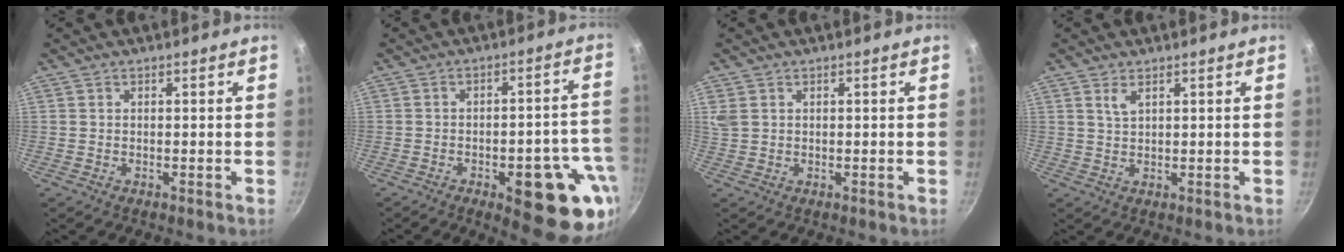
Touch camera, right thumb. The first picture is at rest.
{"total": 17.9, "force": [-7.4, 6.9, 14.8], "torque": [-0.121, 0.030, -0.090]}
{"total": 2.7, "force": [1.1, 2.0, 1.5], "torque": [-0.027, 0.002, 0.027]}
{"total": 2.2, "force": [1.2, 1.0, 1.5], "torque": [-0.028, -0.006, 0.025]}